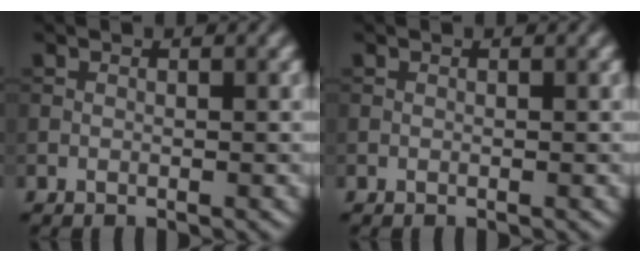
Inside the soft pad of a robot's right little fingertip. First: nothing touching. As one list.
[{"total": 0.0}]